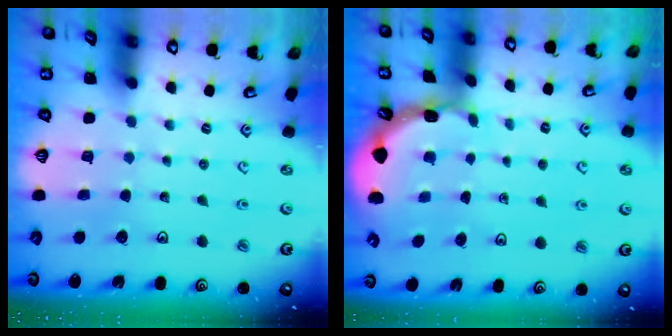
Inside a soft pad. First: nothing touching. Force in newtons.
{"total": 1.9, "press": 1.9, "slide": 0.1}